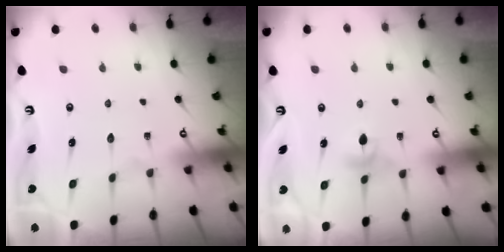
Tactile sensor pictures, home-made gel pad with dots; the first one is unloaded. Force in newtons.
{"total": 3.9, "press": 3.8, "slide": 0.9}